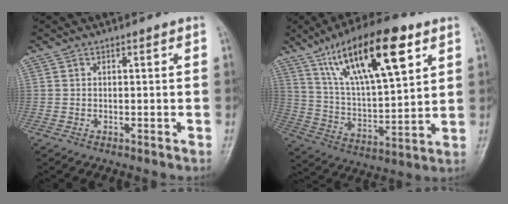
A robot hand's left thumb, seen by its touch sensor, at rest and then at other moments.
{"total": 21.8, "force": [11.1, 7.3, 17.2], "torque": [-0.271, -0.028, 0.199]}